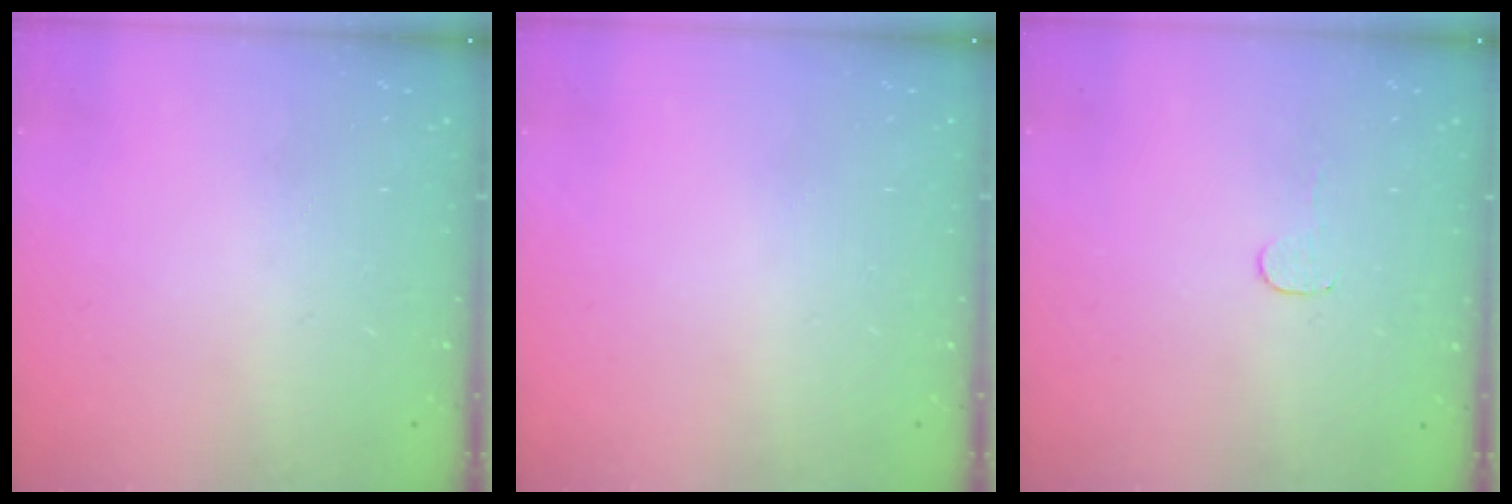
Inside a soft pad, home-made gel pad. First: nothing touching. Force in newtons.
{"total": 0.0}
{"total": 2.8, "press": 2.8, "slide": 0.2}